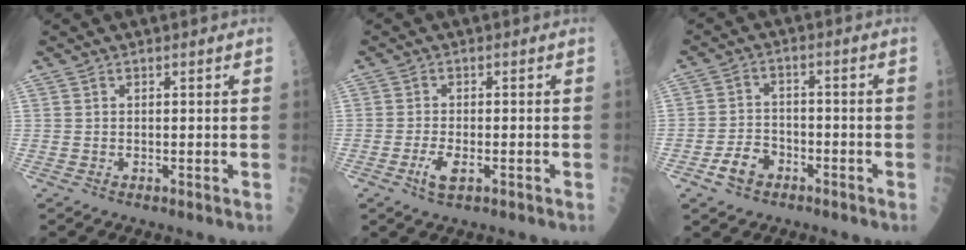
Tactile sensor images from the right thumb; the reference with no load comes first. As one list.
[{"total": 3.7, "force": [-1.5, 1.4, 3.0], "torque": [-0.060, 0.001, -0.027]}, {"total": 5.5, "force": [-3.0, 3.7, 2.7], "torque": [-0.035, 0.025, -0.053]}]